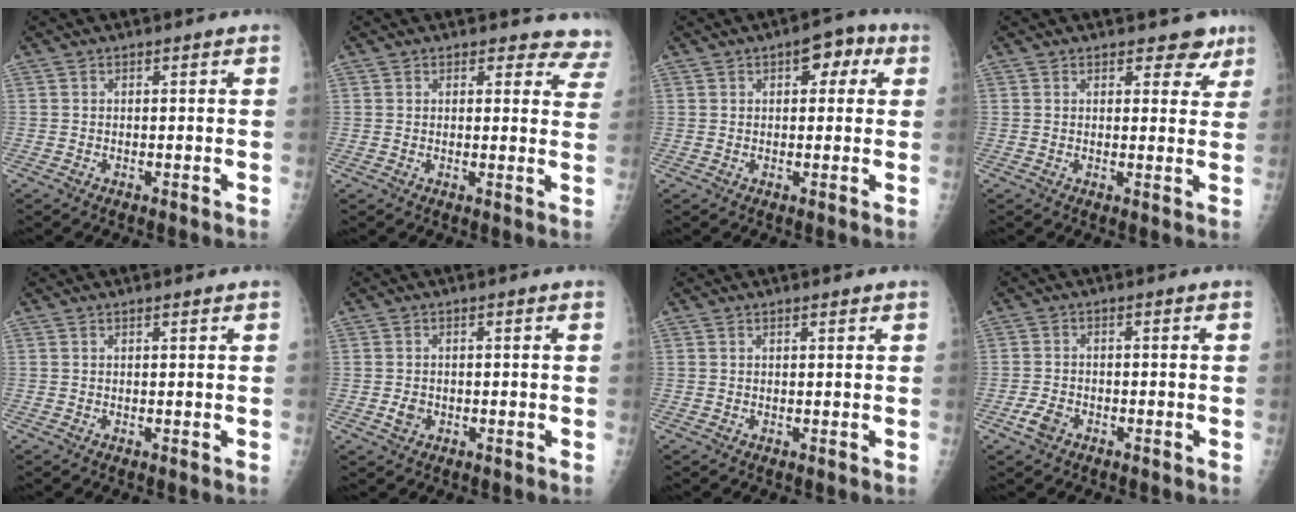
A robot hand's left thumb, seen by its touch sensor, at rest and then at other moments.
{"total": 7.6, "force": [6.9, 3.2, -0.5], "torque": [0.069, -0.036, 0.039]}
{"total": 5.8, "force": [2.2, 3.5, 4.1], "torque": [-0.020, 0.006, 0.019]}
{"total": 4.5, "force": [3.4, 2.6, 1.5], "torque": [0.015, -0.018, 0.037]}
{"total": 0.6, "force": [0.4, 0.1, 0.3], "torque": [-0.006, -0.001, 0.007]}
{"total": 2.0, "force": [-0.6, 1.7, 0.9], "torque": [-0.007, 0.002, -0.007]}
{"total": 0.8, "force": [0.6, 0.2, 0.5], "torque": [-0.007, -0.002, 0.010]}
{"total": 3.0, "force": [-1.8, 2.0, 1.5], "torque": [-0.027, 0.008, -0.030]}